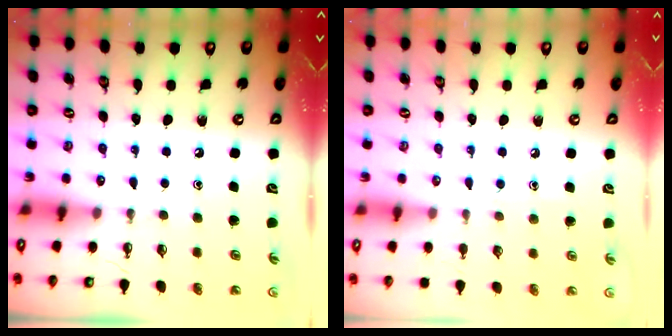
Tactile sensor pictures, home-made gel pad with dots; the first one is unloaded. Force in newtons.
{"total": 6.2, "press": 6.1, "slide": 0.7}